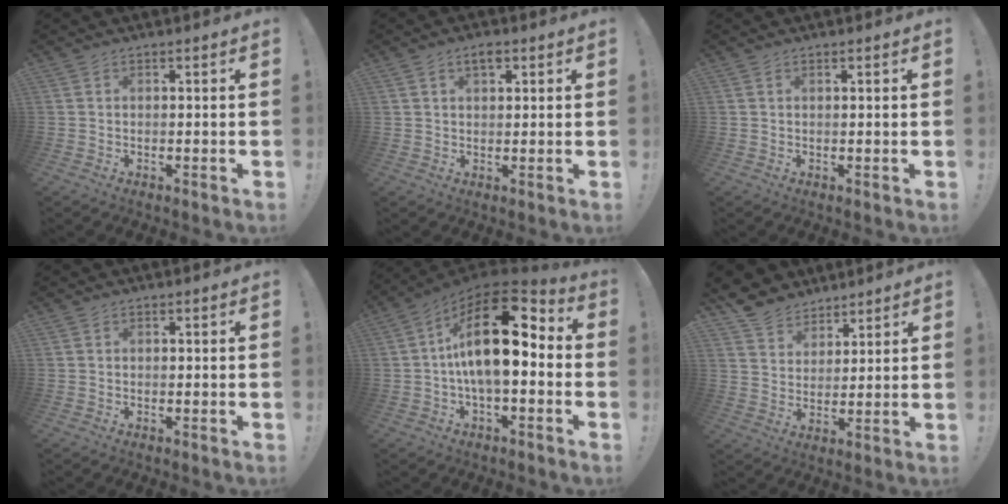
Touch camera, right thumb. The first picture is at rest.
{"total": 3.2, "force": [1.7, 1.7, 2.2], "torque": [-0.035, 0.001, 0.028]}
{"total": 0.7, "force": [0.3, -0.4, 0.6], "torque": [-0.006, -0.002, 0.004]}
{"total": 0.0}
{"total": 21.2, "force": [3.2, 9.4, 18.7], "torque": [-0.323, -0.009, 0.053]}
{"total": 8.1, "force": [6.6, 4.8, 0.7], "torque": [-0.019, -0.049, 0.131]}